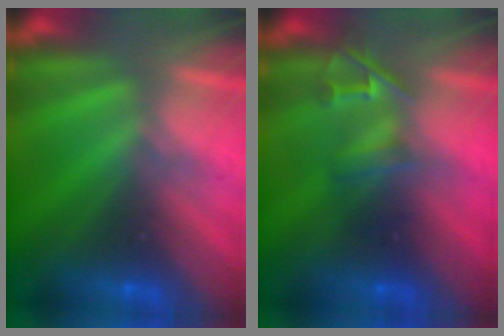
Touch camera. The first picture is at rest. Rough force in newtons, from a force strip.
{"total": 2.4}